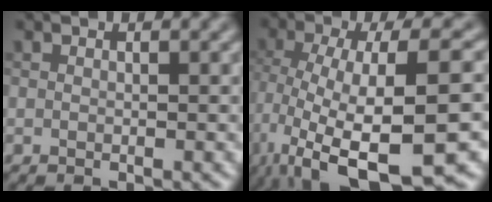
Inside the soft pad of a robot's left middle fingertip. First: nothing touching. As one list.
[{"total": 13.2, "force": [-4.7, 3.8, 11.8], "torque": [-0.216, -0.018, -0.069]}]